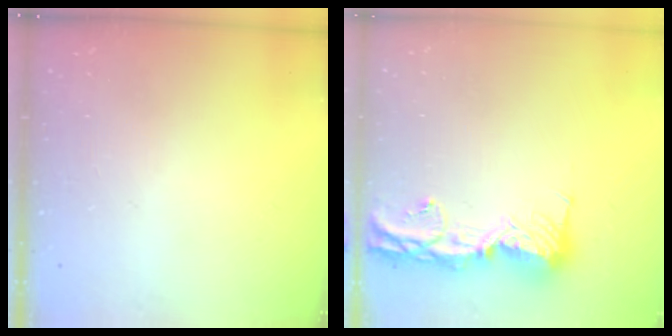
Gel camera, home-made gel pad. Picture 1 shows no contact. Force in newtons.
{"total": 14.4, "press": 14.3, "slide": 1.5}